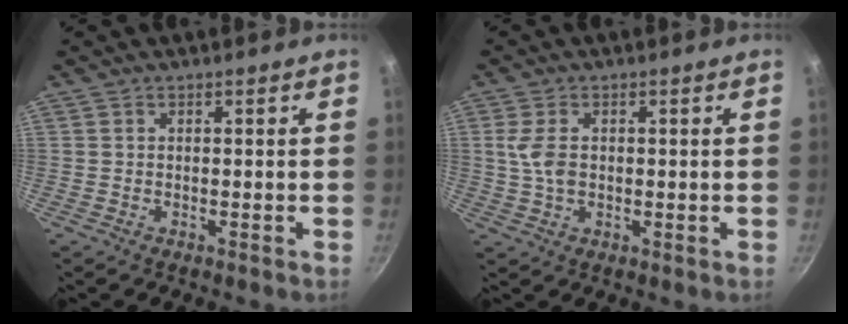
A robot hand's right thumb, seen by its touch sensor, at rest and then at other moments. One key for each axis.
{"total": 4.9, "fx": 0.5, "fy": 3.0, "fz": 3.9, "tx": -0.080, "ty": 0.004, "tz": 0.011}